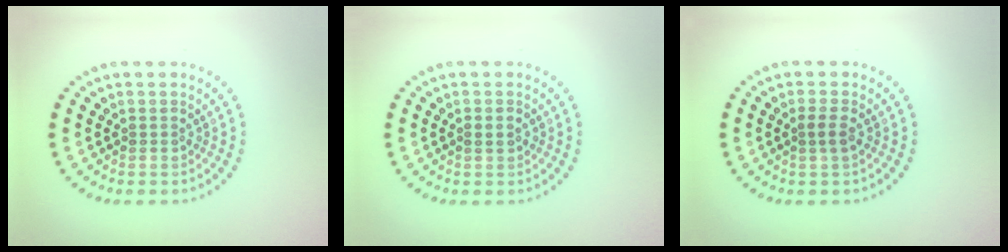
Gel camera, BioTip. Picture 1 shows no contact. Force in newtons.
{"total": 0.9, "press": 0.9, "slide": 0.1}
{"total": 1.3, "press": 1.1, "slide": 0.6}